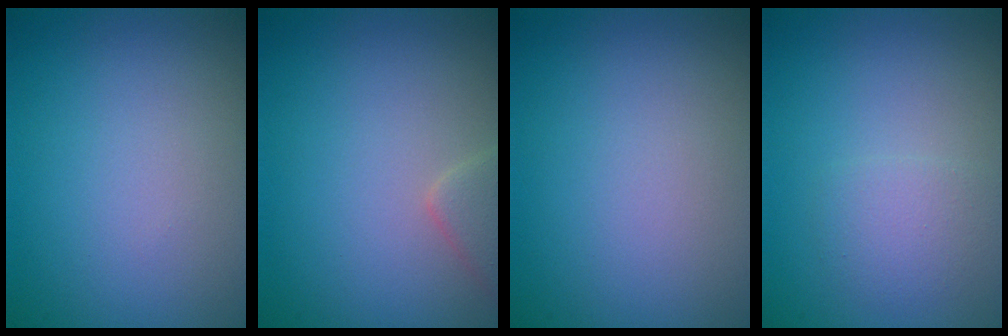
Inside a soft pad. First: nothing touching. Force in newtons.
{"total": 1.9, "press": 1.9, "slide": 0.1}
{"total": 0.0}
{"total": 2.9, "press": 2.9, "slide": 0.2}